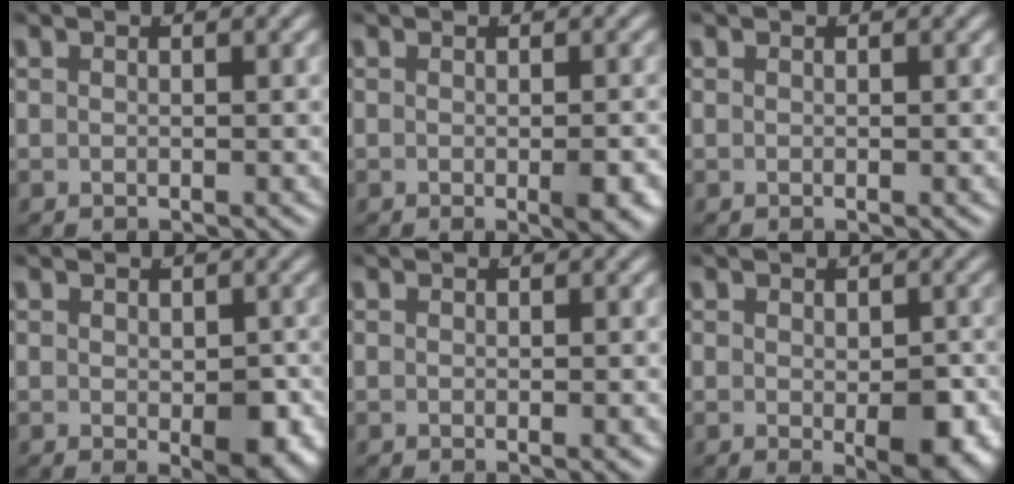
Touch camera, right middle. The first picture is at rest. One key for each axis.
{"total": 1.7, "fx": -0.7, "fy": 0.1, "fz": 1.6, "tx": -0.014, "ty": -0.003, "tz": -0.010}
{"total": 0.0}
{"total": 3.3, "fx": -0.9, "fy": 1.4, "fz": 2.8, "tx": -0.030, "ty": -0.021, "tz": -0.003}
{"total": 0.0}
{"total": 3.8, "fx": -1.0, "fy": 1.4, "fz": 3.3, "tx": -0.036, "ty": -0.022, "tz": -0.007}